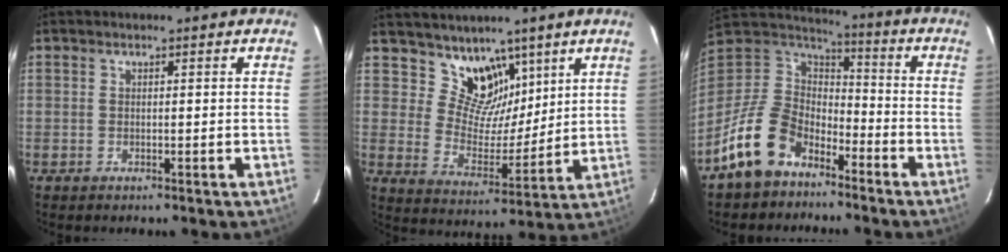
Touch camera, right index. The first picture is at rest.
{"total": 10.2, "force": [7.1, 6.5, 3.2], "torque": [-0.046, -0.011, 0.133]}
{"total": 14.7, "force": [-9.5, 9.2, 6.5], "torque": [-0.158, 0.017, -0.168]}